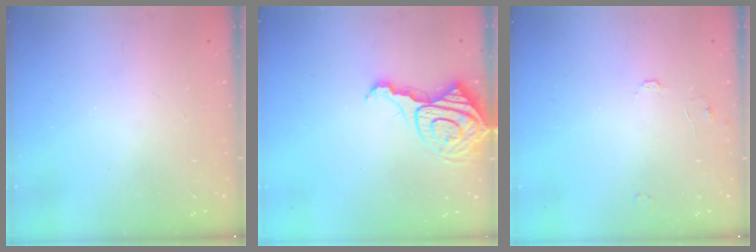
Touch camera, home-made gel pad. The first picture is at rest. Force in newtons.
{"total": 11.7, "press": 11.7, "slide": 1.2}
{"total": 5.8, "press": 5.8, "slide": 0.5}